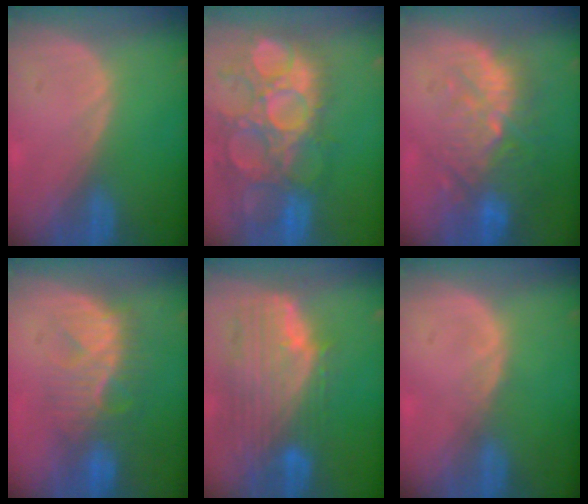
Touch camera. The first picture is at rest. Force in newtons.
{"total": 14.7, "press": 12.7, "slide": 7.6}
{"total": 11.1, "press": 9.7, "slide": 5.4}
{"total": 8.1, "press": 8.0, "slide": 1.2}
{"total": 11.6, "press": 9.9, "slide": 6.1}
{"total": 0.9, "press": 0.9, "slide": 0.2}